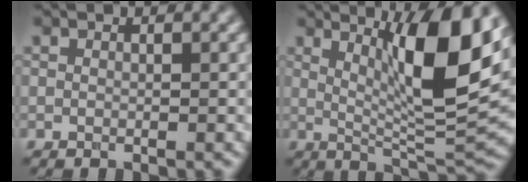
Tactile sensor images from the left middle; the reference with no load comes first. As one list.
[{"total": 10.0, "force": [3.6, 2.2, 9.1], "torque": [-0.133, -0.014, 0.073]}]